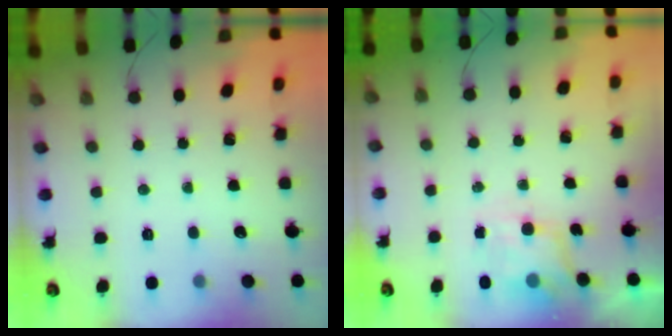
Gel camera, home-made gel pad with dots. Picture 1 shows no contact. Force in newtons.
{"total": 5.7, "press": 5.6, "slide": 0.8}